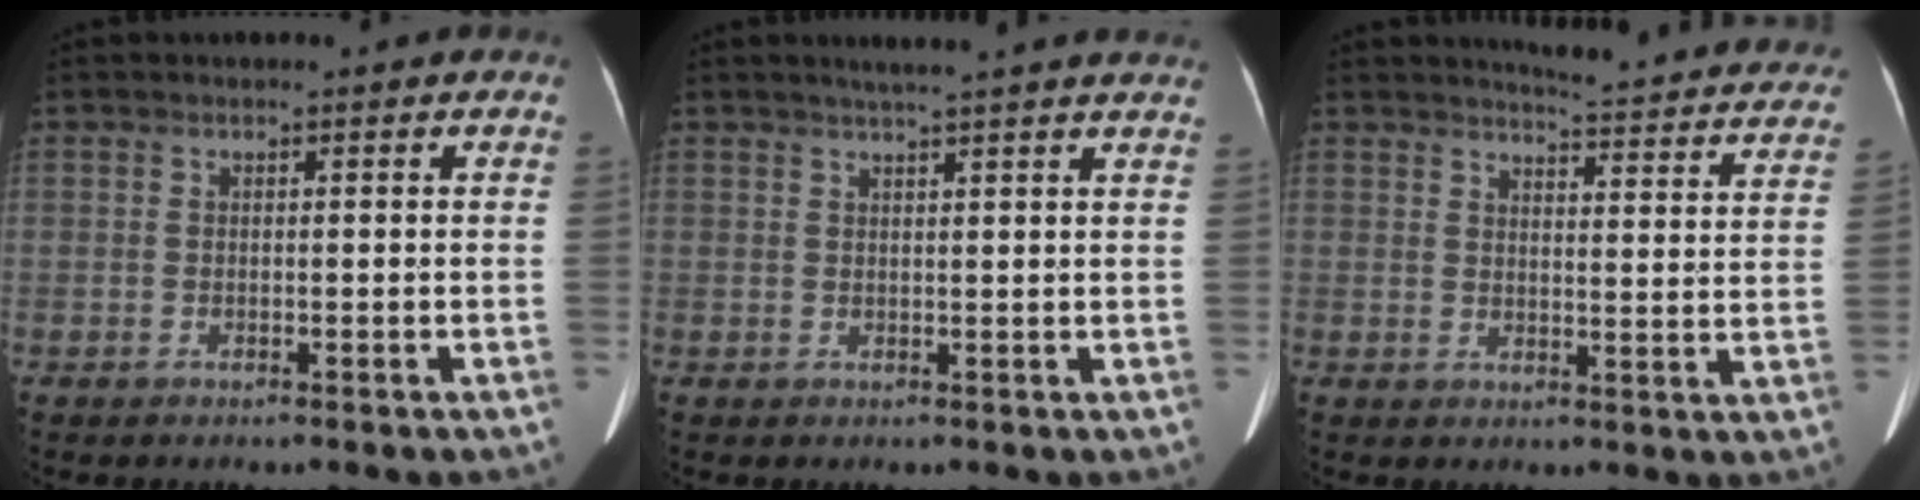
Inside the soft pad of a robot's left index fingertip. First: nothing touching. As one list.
[{"total": 9.9, "force": [8.6, 0.0, 4.8], "torque": [-0.065, 0.020, 0.092]}, {"total": 19.6, "force": [18.7, 1.9, 5.3], "torque": [-0.056, -0.078, 0.198]}]